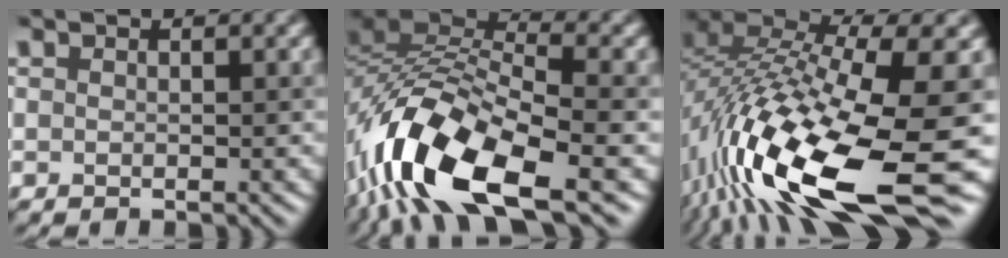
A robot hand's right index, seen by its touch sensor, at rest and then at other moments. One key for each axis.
{"total": 13.4, "fx": -6.9, "fy": 5.1, "fz": 10.3, "tx": -0.200, "ty": 0.000, "tz": -0.135}
{"total": 18.0, "fx": -5.9, "fy": 5.8, "fz": 16.0, "tx": -0.327, "ty": 0.005, "tz": -0.108}